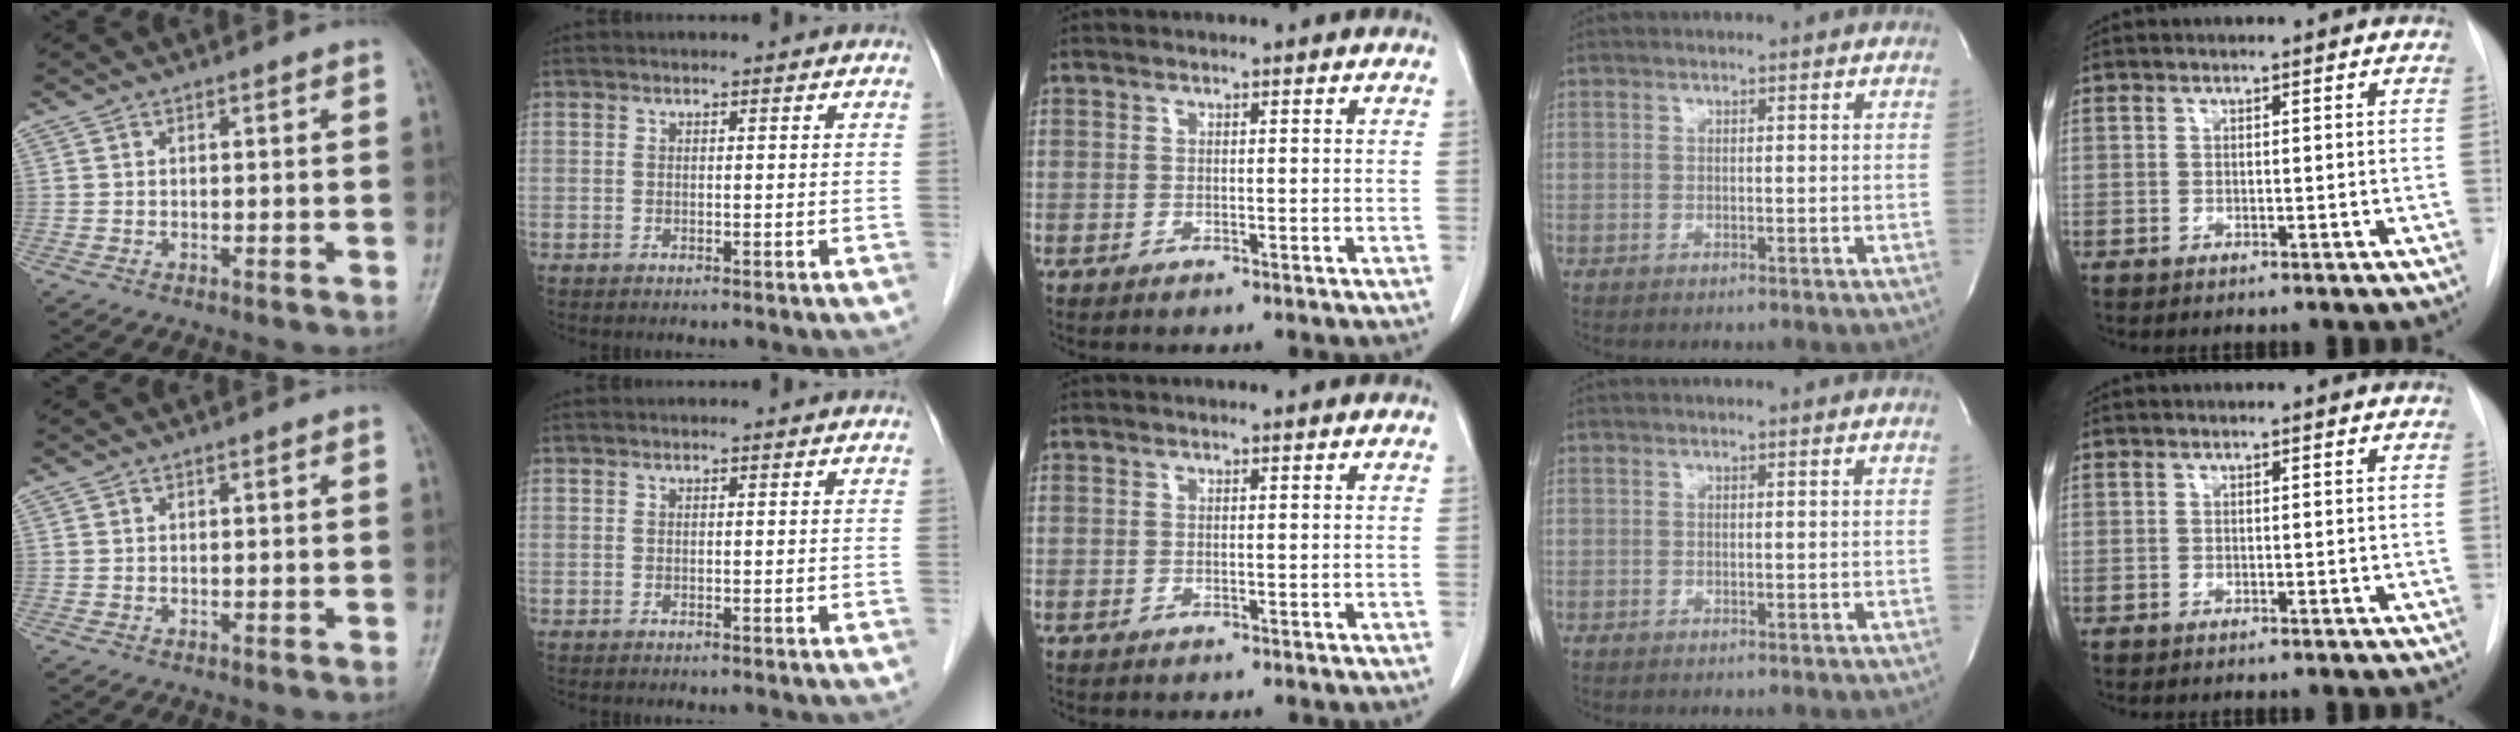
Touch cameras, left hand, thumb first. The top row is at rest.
{}